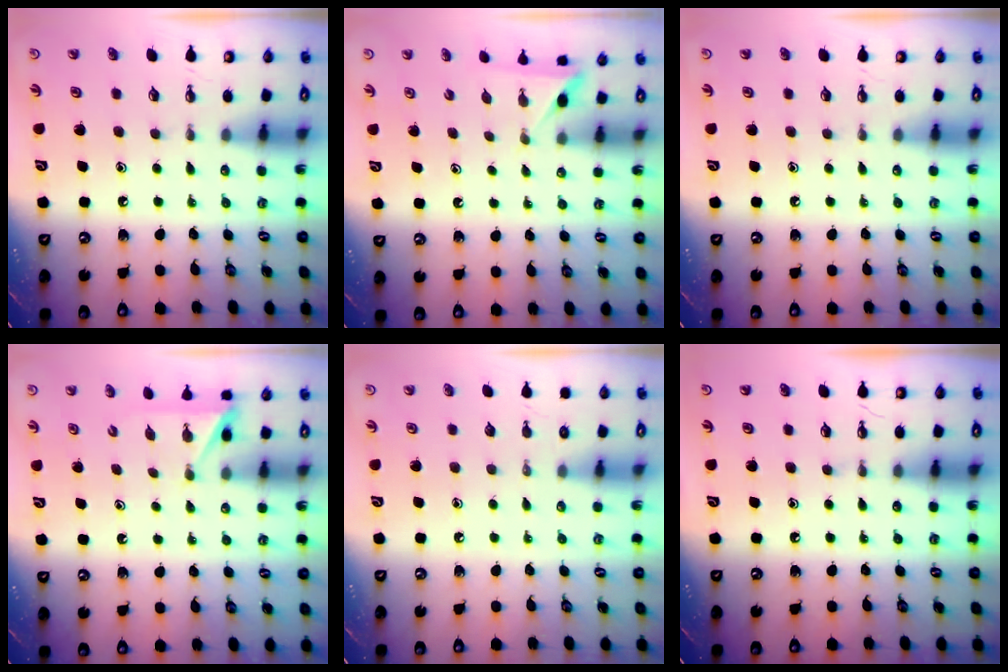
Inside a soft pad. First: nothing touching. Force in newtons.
{"total": 2.2, "press": 2.2, "slide": 0.2}
{"total": 0.0}
{"total": 2.4, "press": 2.4, "slide": 0.4}
{"total": 0.0}
{"total": 0.0}